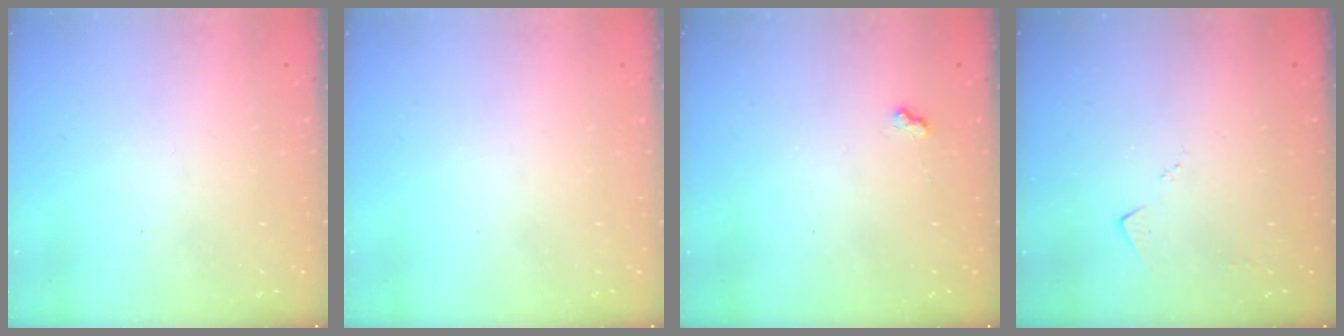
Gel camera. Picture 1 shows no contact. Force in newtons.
{"total": 0.0}
{"total": 4.4, "press": 4.3, "slide": 0.8}
{"total": 3.5, "press": 3.5, "slide": 0.4}